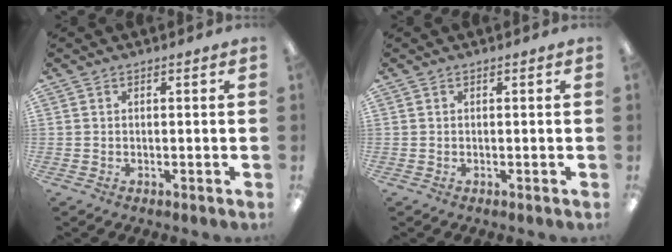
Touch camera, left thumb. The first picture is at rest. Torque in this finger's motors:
{"motor_torque": [0.00, 0.00, -0.03, -0.08, 0.00]}